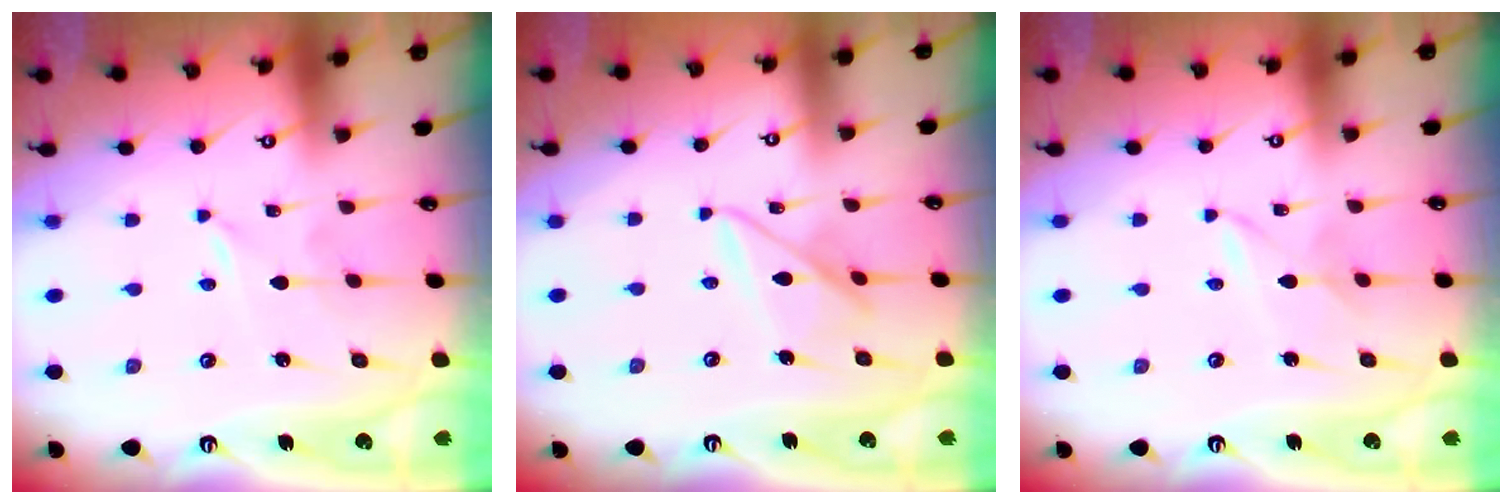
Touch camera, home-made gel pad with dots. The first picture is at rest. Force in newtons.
{"total": 10.0, "press": 10.0, "slide": 0.8}
{"total": 1.8, "press": 1.7, "slide": 0.3}